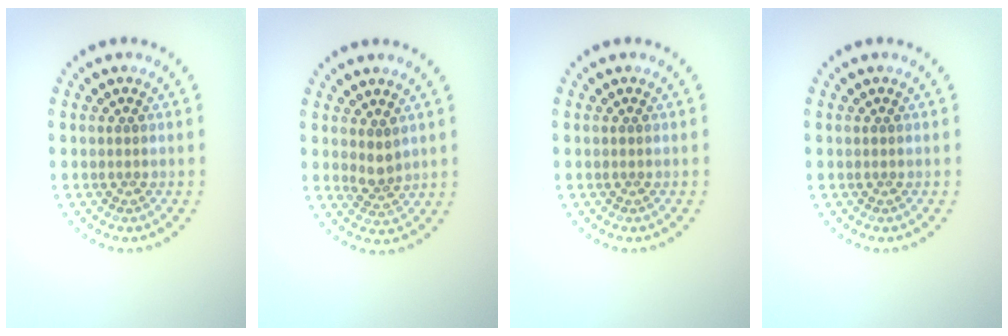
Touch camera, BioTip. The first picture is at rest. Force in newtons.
{"total": 1.7, "press": 1.4, "slide": 0.8}
{"total": 0.0}
{"total": 0.0}